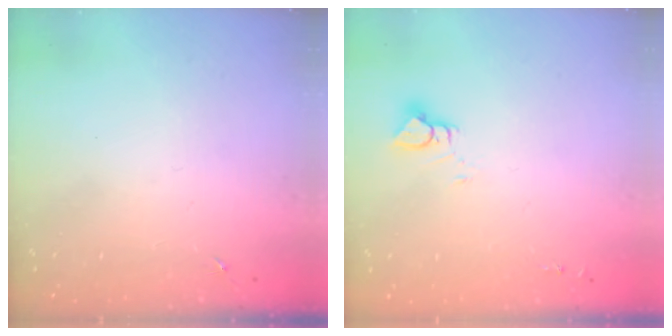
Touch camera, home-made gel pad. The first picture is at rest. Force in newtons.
{"total": 4.0, "press": 4.0, "slide": 0.3}